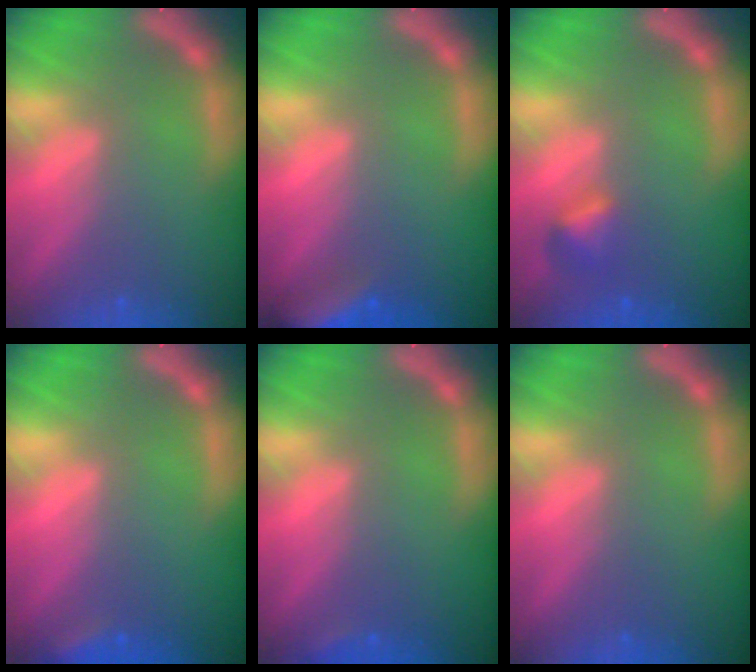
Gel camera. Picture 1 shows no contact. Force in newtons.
{"total": 6.0}
{"total": 1.9}
{"total": 1.9}
{"total": 0.9}
{"total": 0.0}